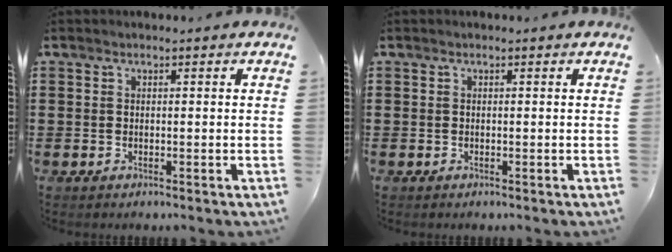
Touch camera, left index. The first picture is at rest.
{"total": 0.0}